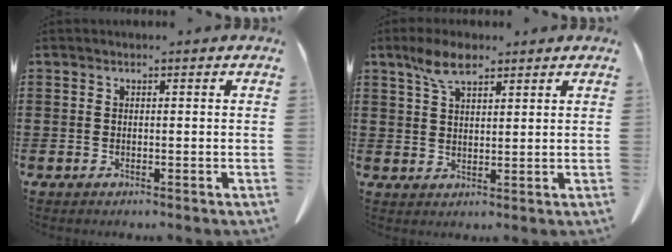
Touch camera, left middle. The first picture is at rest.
{"total": 5.6, "force": [3.6, 2.2, 3.7], "torque": [-0.083, 0.006, 0.068]}